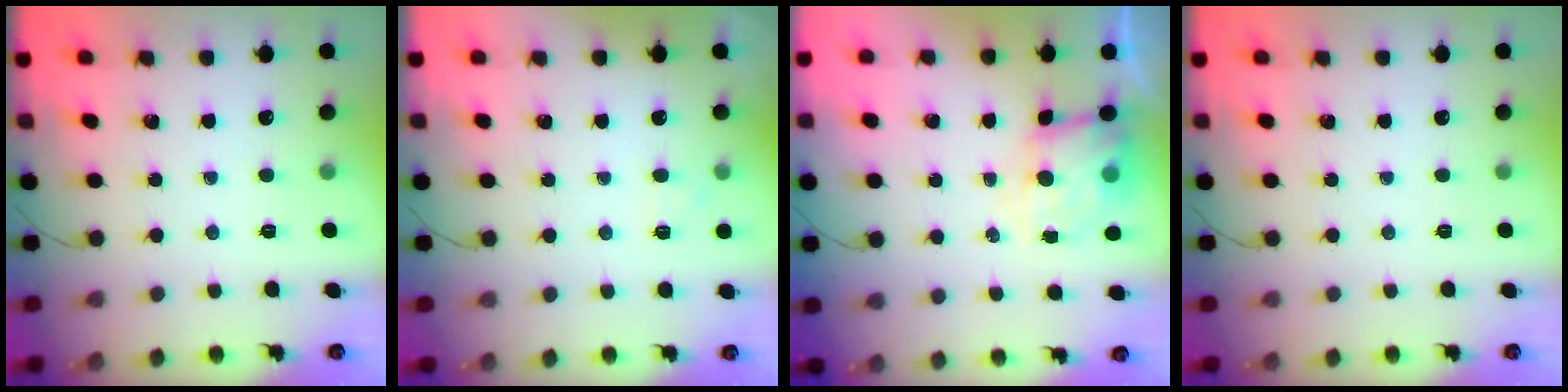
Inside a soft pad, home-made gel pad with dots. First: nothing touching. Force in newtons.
{"total": 4.2, "press": 4.0, "slide": 1.4}
{"total": 7.1, "press": 7.0, "slide": 1.5}
{"total": 0.0}